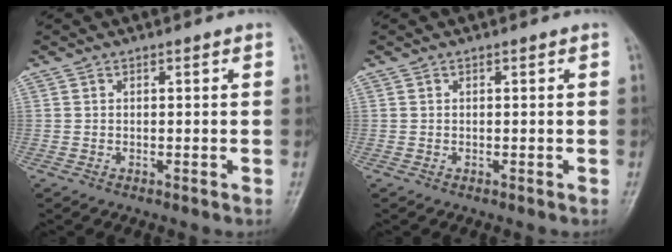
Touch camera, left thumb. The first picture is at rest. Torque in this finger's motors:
{"motor_torque": [0.00, 0.00, -0.02, -0.03, 0.00]}